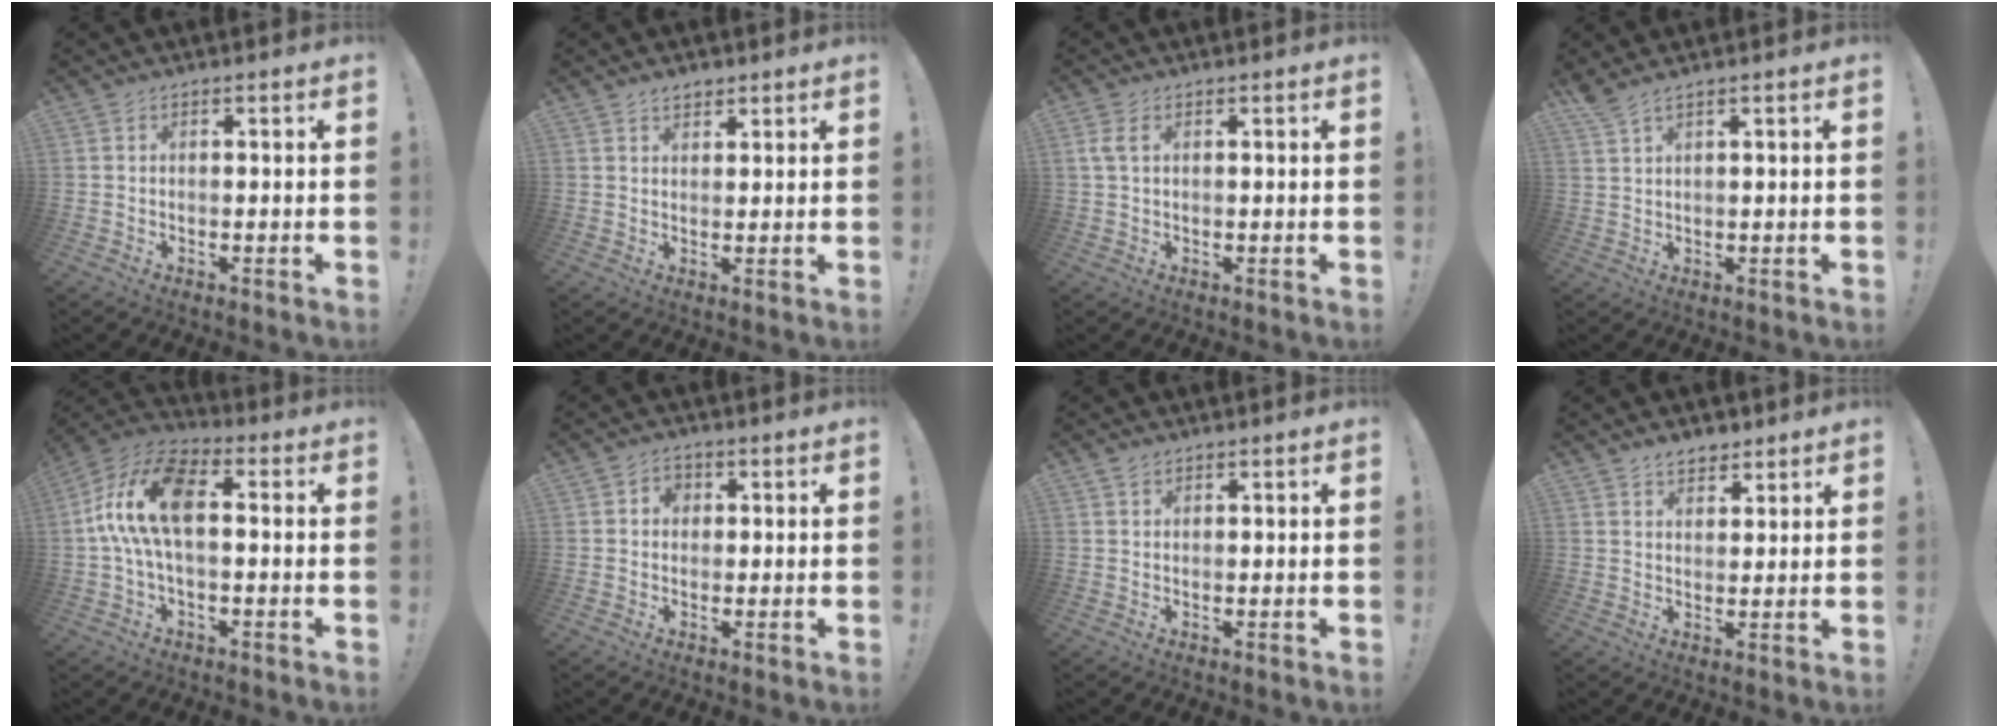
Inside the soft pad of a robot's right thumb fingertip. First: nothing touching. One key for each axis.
{"total": 2.8, "fx": 2.2, "fy": 1.4, "fz": 0.8, "tx": -0.001, "ty": -0.016, "tz": 0.038}
{"total": 3.4, "fx": 1.2, "fy": 1.9, "fz": 2.6, "tx": -0.058, "ty": 0.007, "tz": 0.025}
{"total": 2.7, "fx": 2.1, "fy": 0.1, "fz": 1.7, "tx": -0.041, "ty": -0.010, "tz": 0.040}
{"total": 15.0, "fx": 1.5, "fy": 7.4, "fz": 13.0, "tx": -0.255, "ty": 0.010, "tz": 0.028}
{"total": 3.4, "fx": 0.3, "fy": 3.0, "fz": 1.5, "tx": -0.023, "ty": 0.003, "tz": 0.004}
{"total": 1.3, "fx": 1.1, "fy": 0.6, "fz": 0.5, "tx": -0.008, "ty": -0.003, "tz": 0.020}
{"total": 4.6, "fx": 3.7, "fy": 2.5, "fz": 1.0, "tx": -0.005, "ty": -0.022, "tz": 0.067}